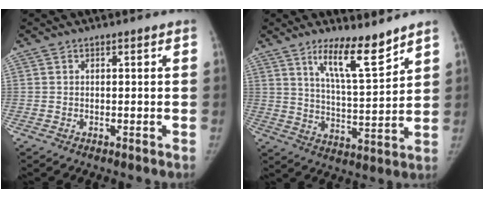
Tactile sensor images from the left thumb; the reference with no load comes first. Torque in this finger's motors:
{"motor_torque": [0.19, 0.11, 0.78, -0.64, 0.08]}